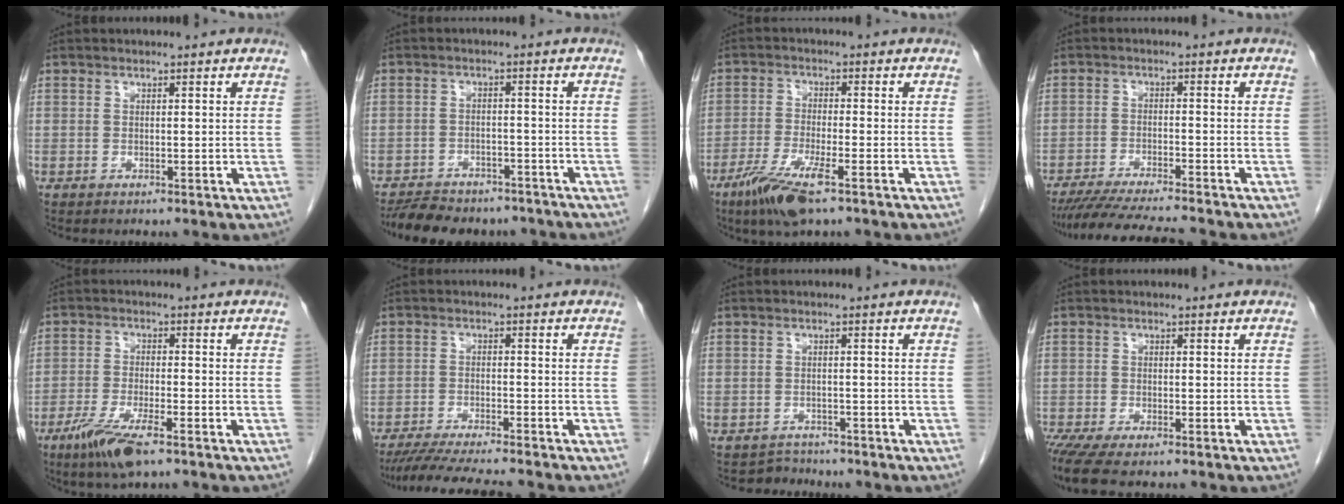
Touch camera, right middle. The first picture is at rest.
{"total": 11.9, "force": [-10.3, 4.4, 4.1], "torque": [-0.073, 0.000, -0.139]}
{"total": 8.1, "force": [-5.0, 0.8, 6.3], "torque": [-0.130, -0.020, -0.092]}
{"total": 11.6, "force": [-10.4, 0.0, 5.2], "torque": [-0.075, -0.020, -0.162]}
{"total": 7.8, "force": [-4.9, 1.1, 5.9], "torque": [-0.119, -0.017, -0.087]}
{"total": 11.2, "force": [-9.9, 0.3, 5.3], "torque": [-0.078, -0.021, -0.152]}
{"total": 2.0, "force": [-1.7, 0.6, -0.9], "torque": [0.014, -0.004, -0.030]}
{"total": 6.5, "force": [-5.1, 1.0, 3.9], "torque": [-0.067, -0.017, -0.084]}